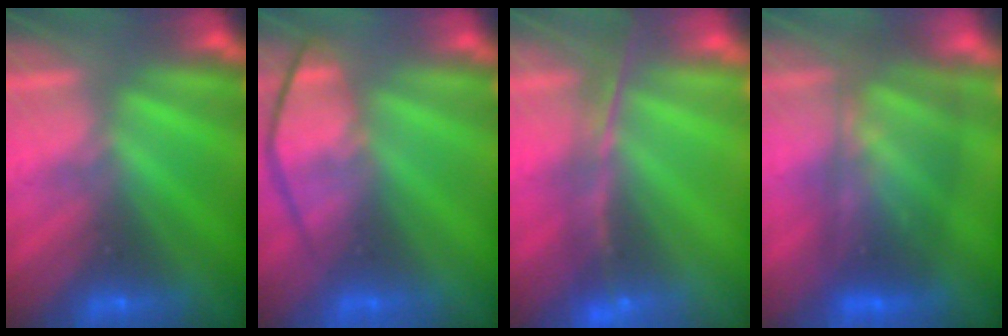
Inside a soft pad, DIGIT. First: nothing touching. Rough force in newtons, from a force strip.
{"total": 4.4}
{"total": 10.9}
{"total": 7.7}